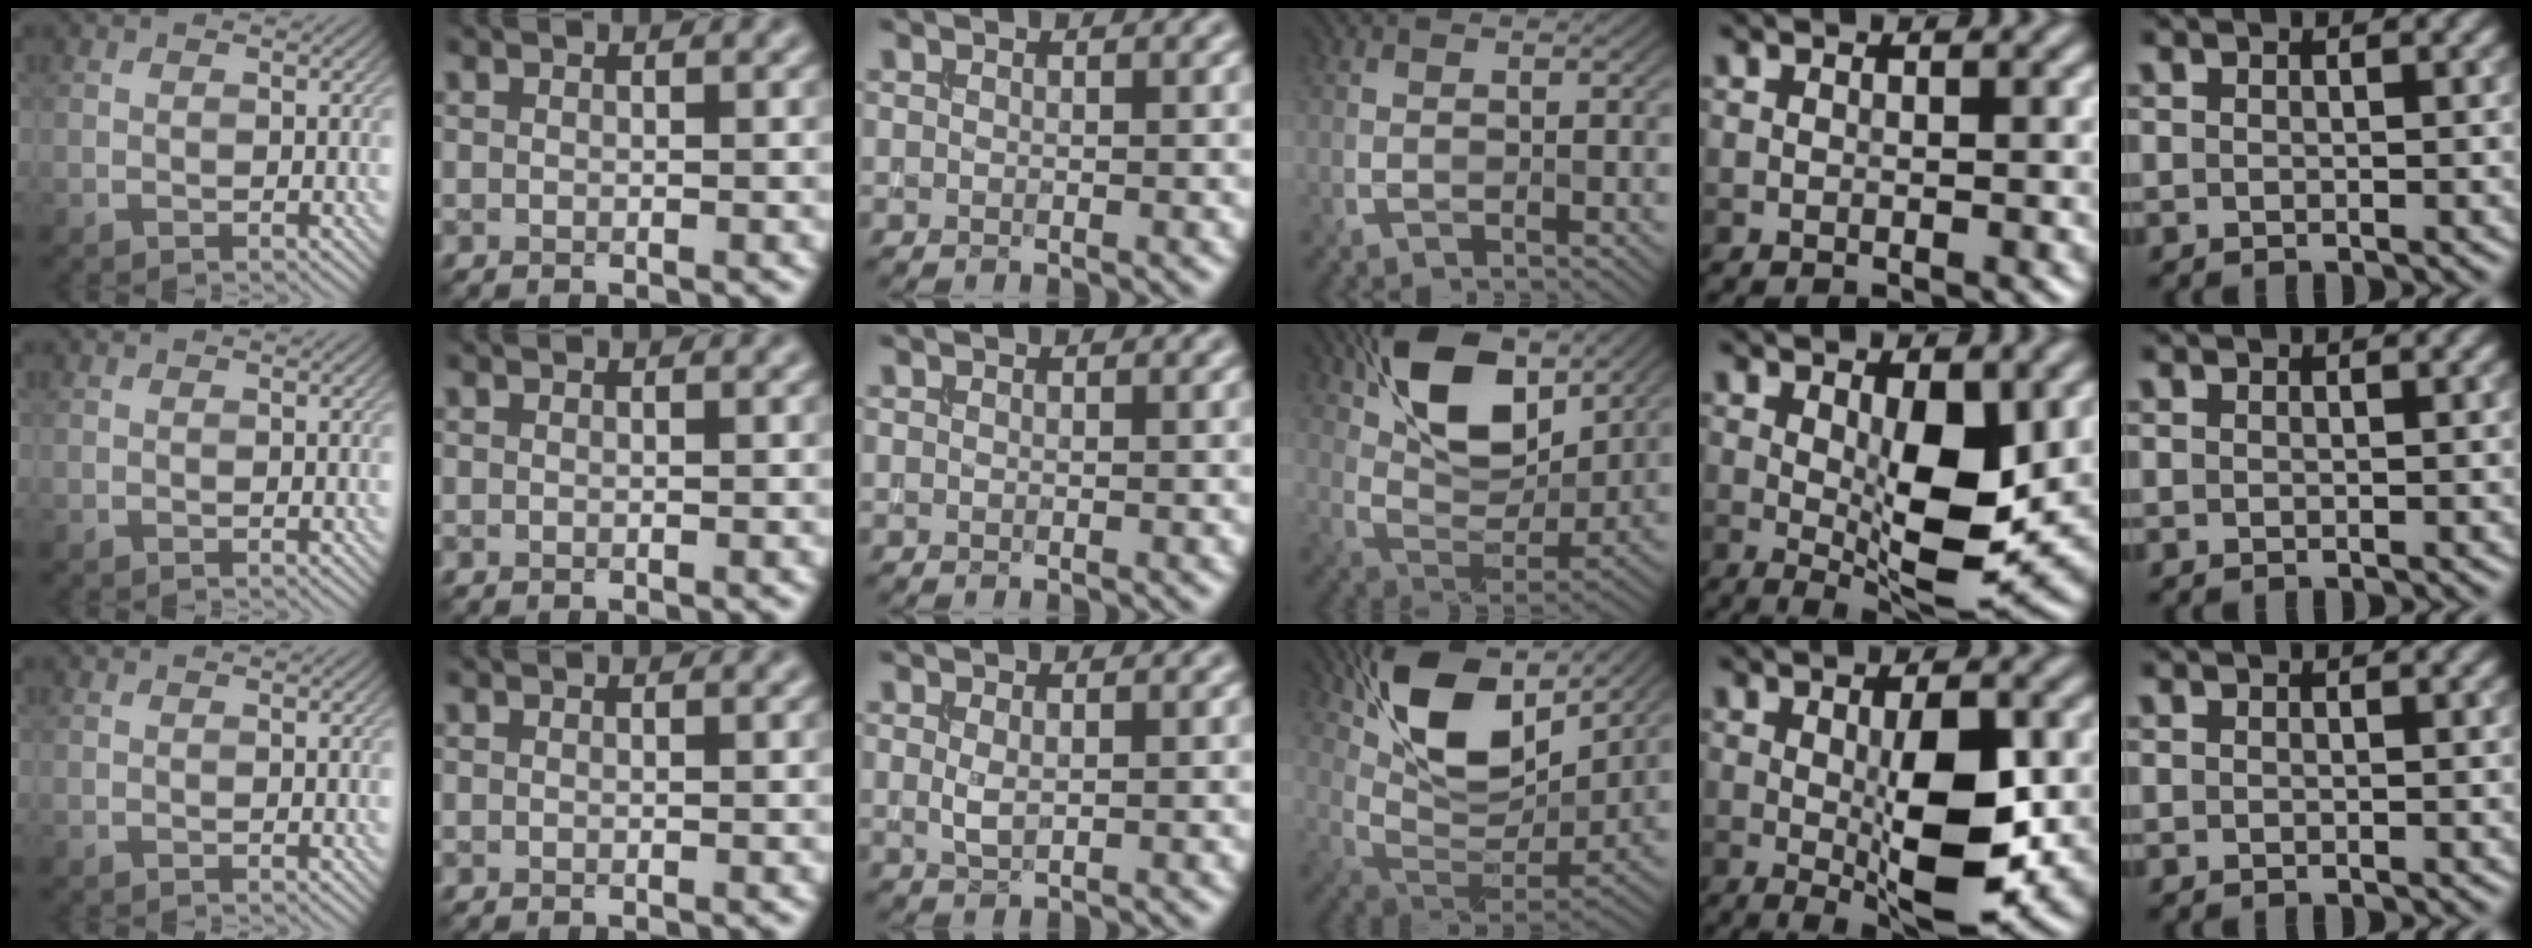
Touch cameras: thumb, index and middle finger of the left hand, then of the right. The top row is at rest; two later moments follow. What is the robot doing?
{"motion": "extract", "object": "drawer"}